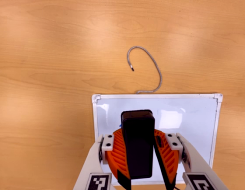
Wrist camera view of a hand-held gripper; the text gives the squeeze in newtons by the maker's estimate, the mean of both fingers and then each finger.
{"total": 10.3, "left": 10.7, "right": 9.8}